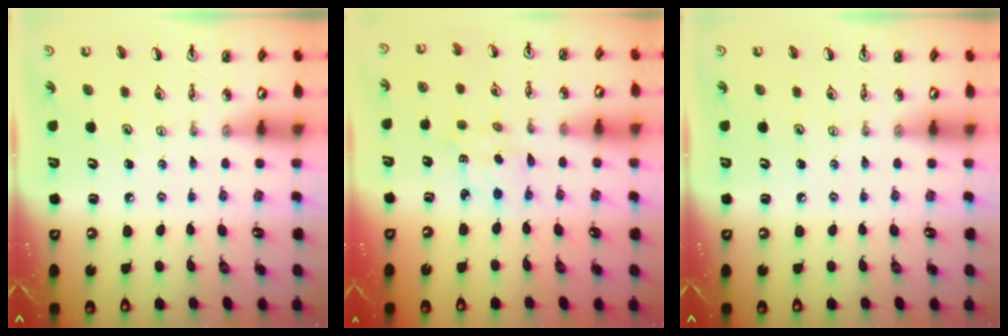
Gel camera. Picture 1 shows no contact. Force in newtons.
{"total": 2.4, "press": 2.4, "slide": 0.3}
{"total": 0.0}